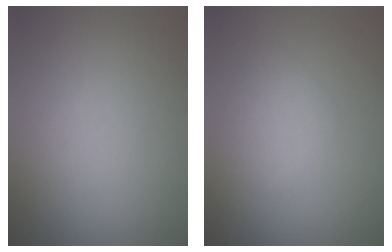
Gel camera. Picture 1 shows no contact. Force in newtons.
{"total": 1.7, "press": 1.7, "slide": 0.1}